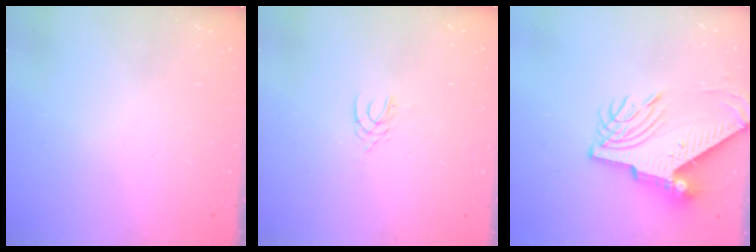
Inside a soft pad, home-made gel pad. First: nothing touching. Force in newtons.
{"total": 2.5, "press": 2.5, "slide": 0.3}
{"total": 11.5, "press": 11.4, "slide": 1.3}